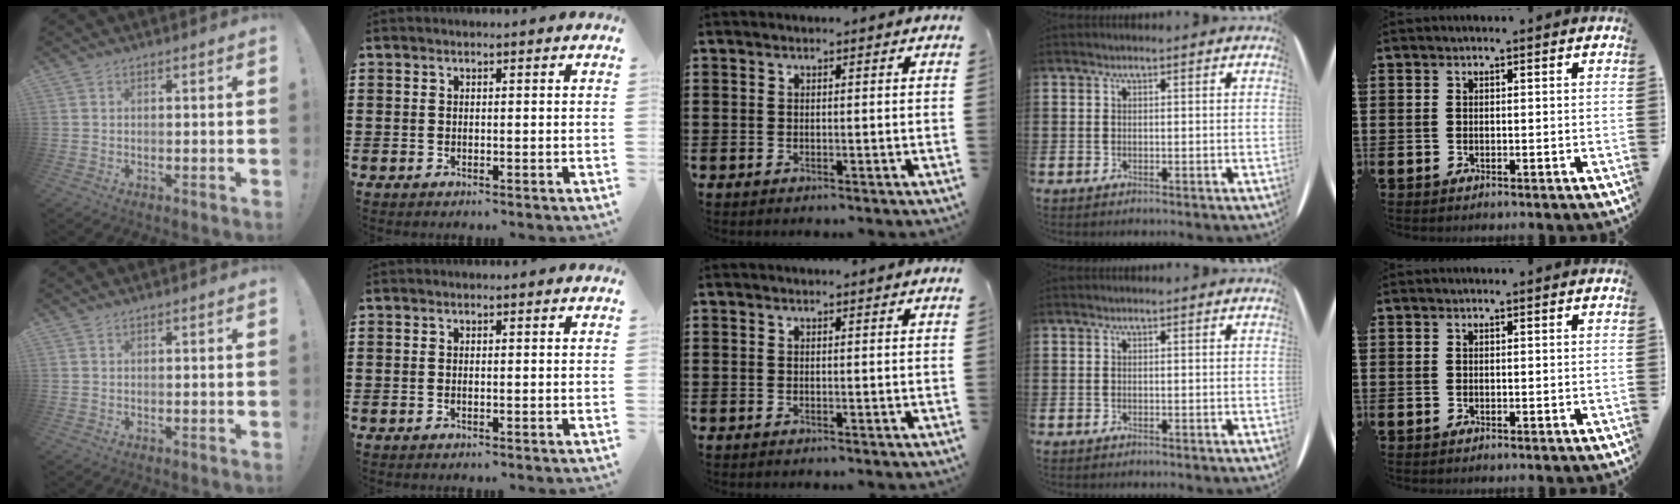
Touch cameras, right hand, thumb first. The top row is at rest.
{}